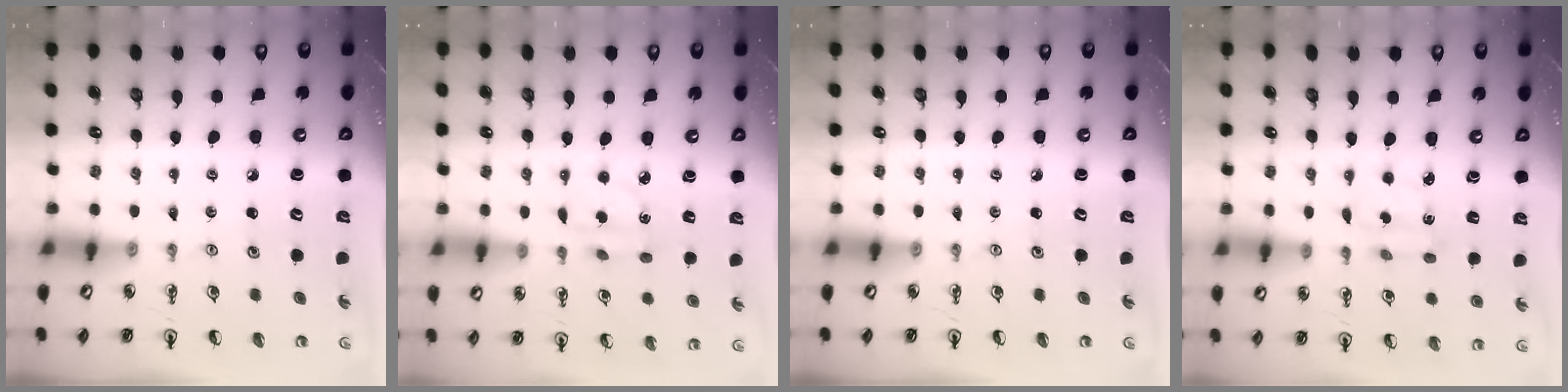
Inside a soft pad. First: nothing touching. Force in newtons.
{"total": 2.0, "press": 2.0, "slide": 0.4}
{"total": 0.0}
{"total": 2.4, "press": 2.4, "slide": 0.6}